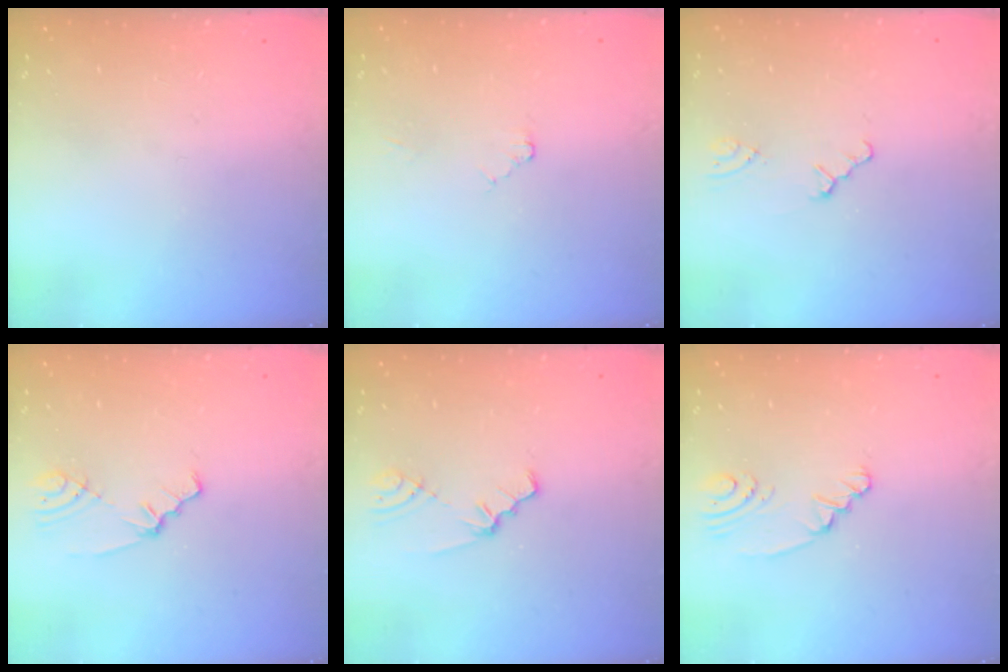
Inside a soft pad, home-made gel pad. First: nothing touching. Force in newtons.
{"total": 2.4, "press": 2.4, "slide": 0.4}
{"total": 0.0}
{"total": 1.8, "press": 1.7, "slide": 0.3}
{"total": 1.5, "press": 1.5, "slide": 0.3}
{"total": 2.9, "press": 2.7, "slide": 0.9}